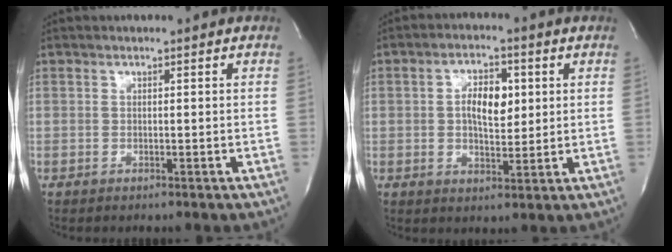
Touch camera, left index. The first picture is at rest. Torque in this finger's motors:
{"motor_torque": [0.23, -0.05, 0.15, 0.05]}